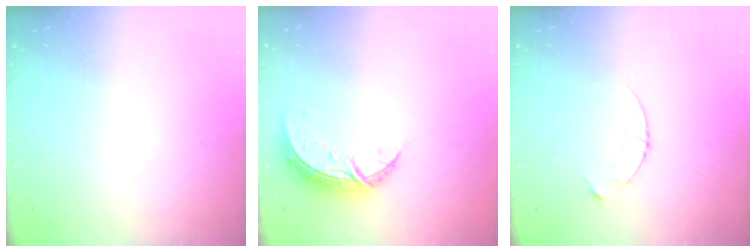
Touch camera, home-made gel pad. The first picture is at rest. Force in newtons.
{"total": 8.7, "press": 8.7, "slide": 0.4}
{"total": 3.4, "press": 3.4, "slide": 0.4}